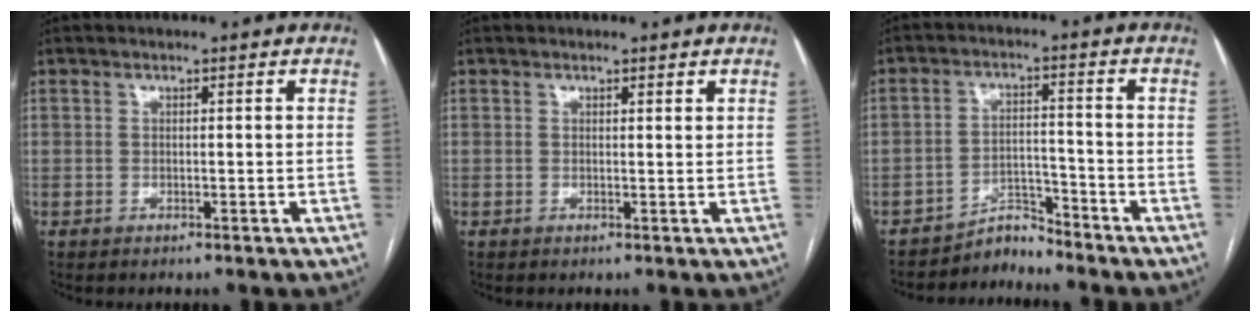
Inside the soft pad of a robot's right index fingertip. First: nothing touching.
{"total": 0.8, "force": [0.7, 0.1, 0.4], "torque": [-0.006, 0.000, 0.008]}
{"total": 4.0, "force": [-3.8, 0.5, -0.8], "torque": [0.023, 0.008, -0.063]}